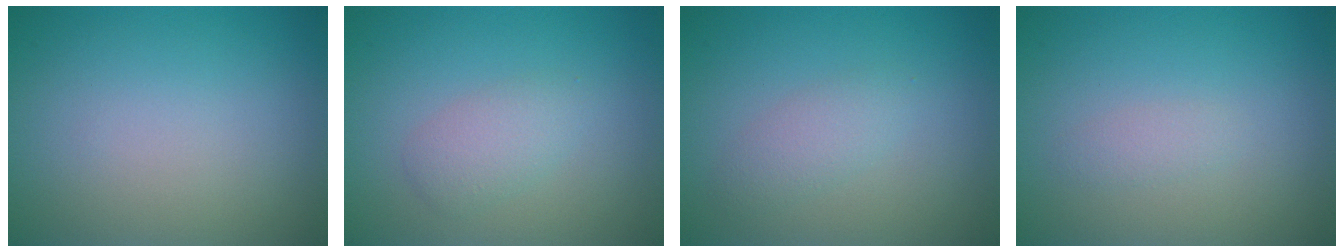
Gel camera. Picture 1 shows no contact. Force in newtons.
{"total": 2.0, "press": 2.0, "slide": 0.0}
{"total": 1.7, "press": 1.7, "slide": 0.1}
{"total": 0.9, "press": 0.9, "slide": 0.0}